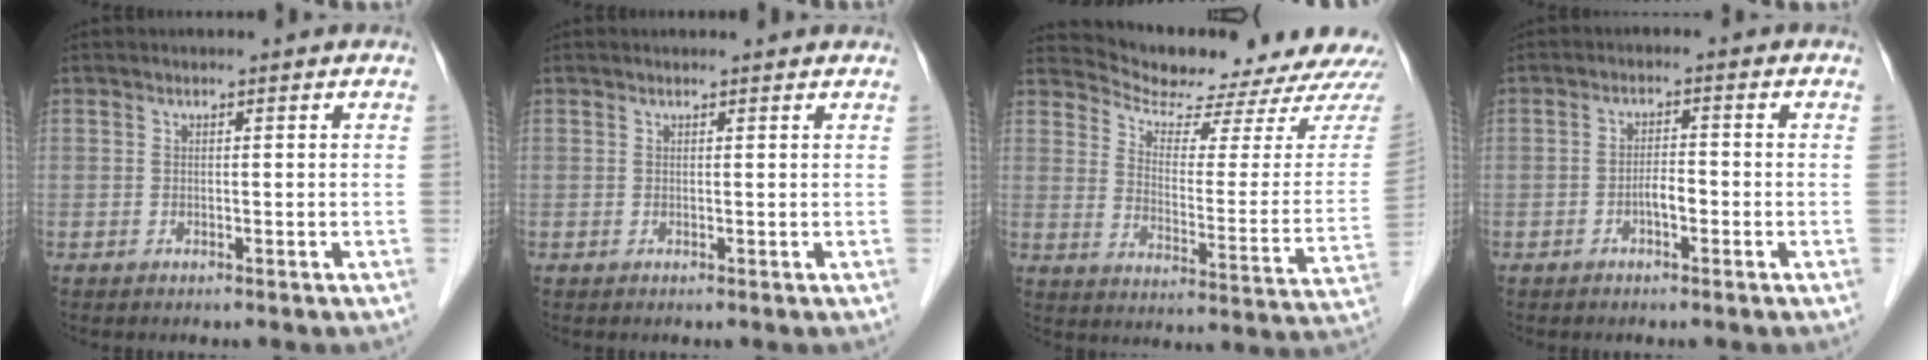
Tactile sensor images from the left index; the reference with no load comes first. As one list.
[{"total": 1.8, "force": [1.7, 0.2, 0.1], "torque": [-0.012, 0.006, 0.015]}, {"total": 18.4, "force": [17.8, 1.1, 4.3], "torque": [-0.063, -0.077, 0.228]}, {"total": 2.3, "force": [-1.2, 0.8, 1.8], "torque": [-0.029, 0.005, -0.021]}]